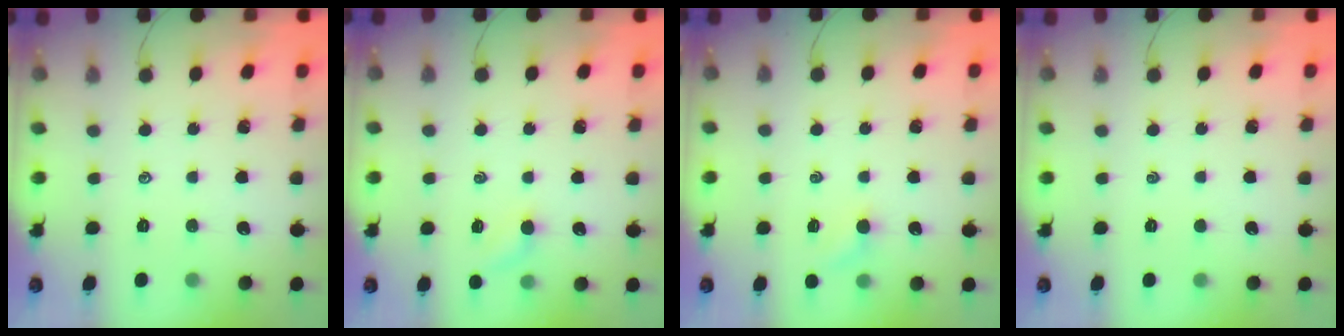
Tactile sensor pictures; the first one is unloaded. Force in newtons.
{"total": 4.9, "press": 4.8, "slide": 1.1}
{"total": 3.5, "press": 3.4, "slide": 0.9}
{"total": 0.0}